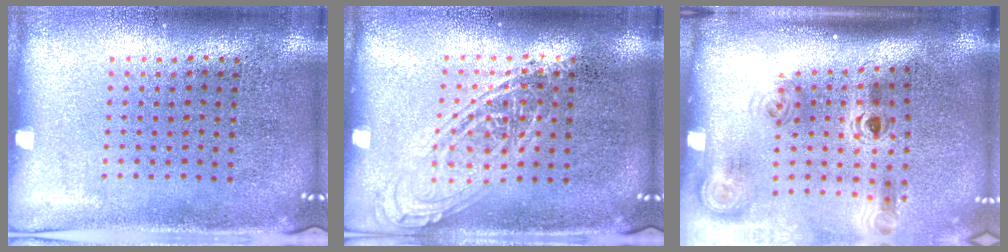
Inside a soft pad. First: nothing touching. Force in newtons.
{"total": 1.2, "press": 1.2, "slide": 0.1}
{"total": 1.8, "press": 1.3, "slide": 1.3}